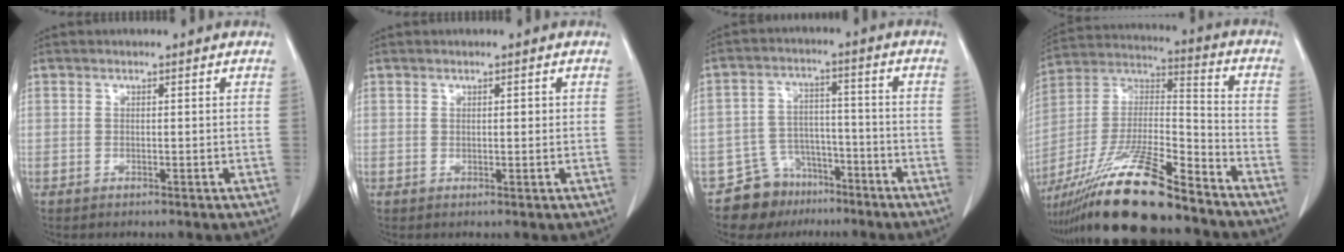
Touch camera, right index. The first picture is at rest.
{"total": 0.8, "force": [0.2, 0.3, 0.7], "torque": [-0.009, 0.000, 0.003]}
{"total": 8.1, "force": [-5.8, 5.6, 0.6], "torque": [-0.007, 0.031, -0.092]}
{"total": 21.4, "force": [-16.9, 2.4, 12.8], "torque": [-0.264, -0.022, -0.309]}